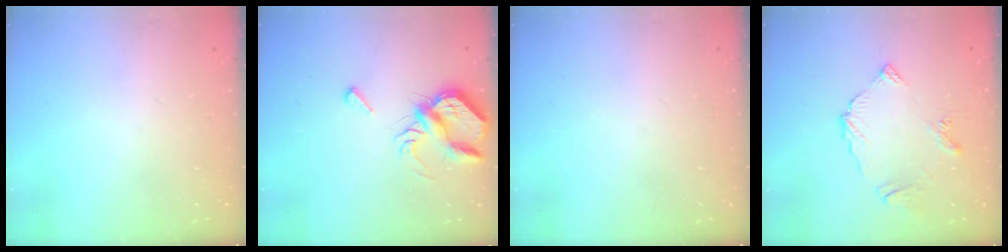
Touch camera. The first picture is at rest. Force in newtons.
{"total": 6.8, "press": 6.7, "slide": 0.9}
{"total": 0.0}
{"total": 8.0, "press": 8.0, "slide": 0.5}